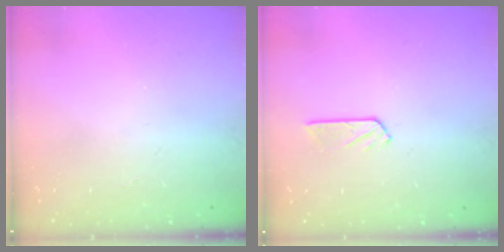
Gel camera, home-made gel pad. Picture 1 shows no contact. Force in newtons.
{"total": 3.9, "press": 3.9, "slide": 0.4}